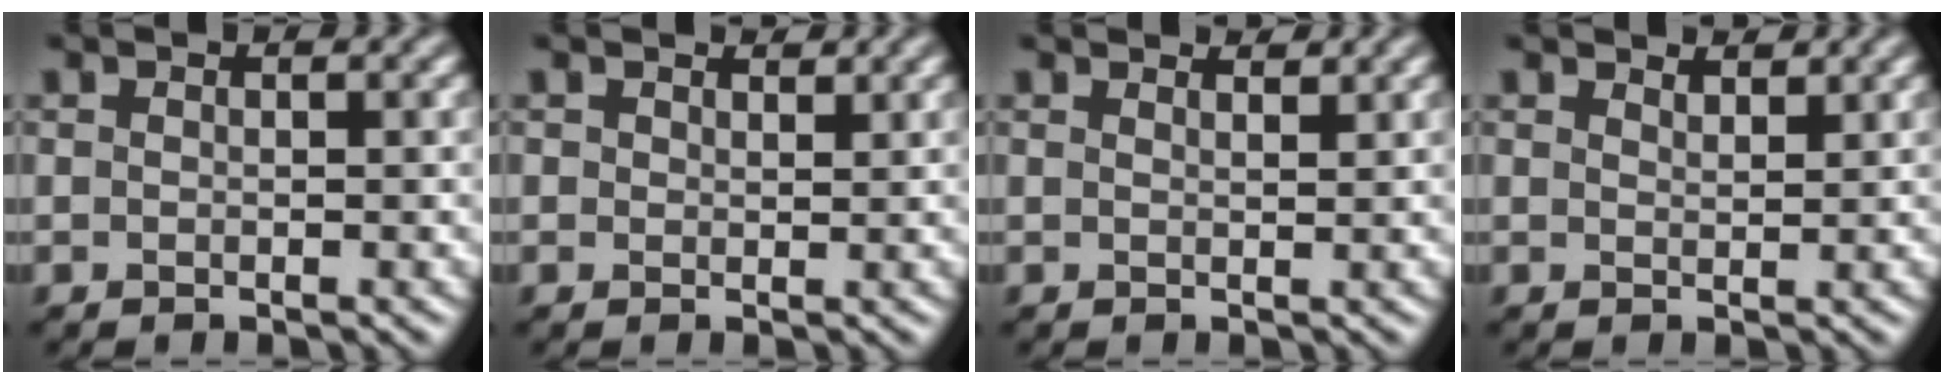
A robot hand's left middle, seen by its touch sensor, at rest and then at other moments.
{"total": 1.0, "force": [0.9, 0.4, -0.2], "torque": [0.004, -0.001, 0.013]}
{"total": 2.3, "force": [2.1, 0.7, 0.6], "torque": [0.012, 0.003, 0.009]}
{"total": 1.9, "force": [1.9, 0.1, 0.0], "torque": [0.004, -0.002, 0.024]}